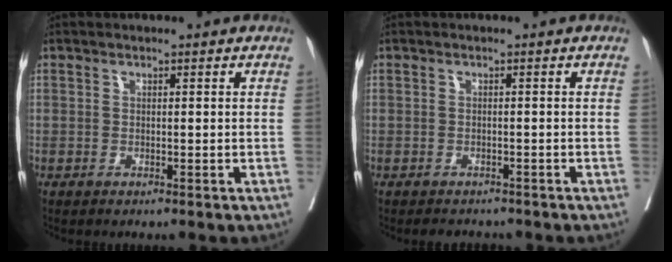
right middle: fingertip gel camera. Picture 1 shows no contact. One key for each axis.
{"total": 3.2, "fx": -2.9, "fy": 1.3, "fz": 0.4, "tx": -0.001, "ty": -0.002, "tz": -0.039}